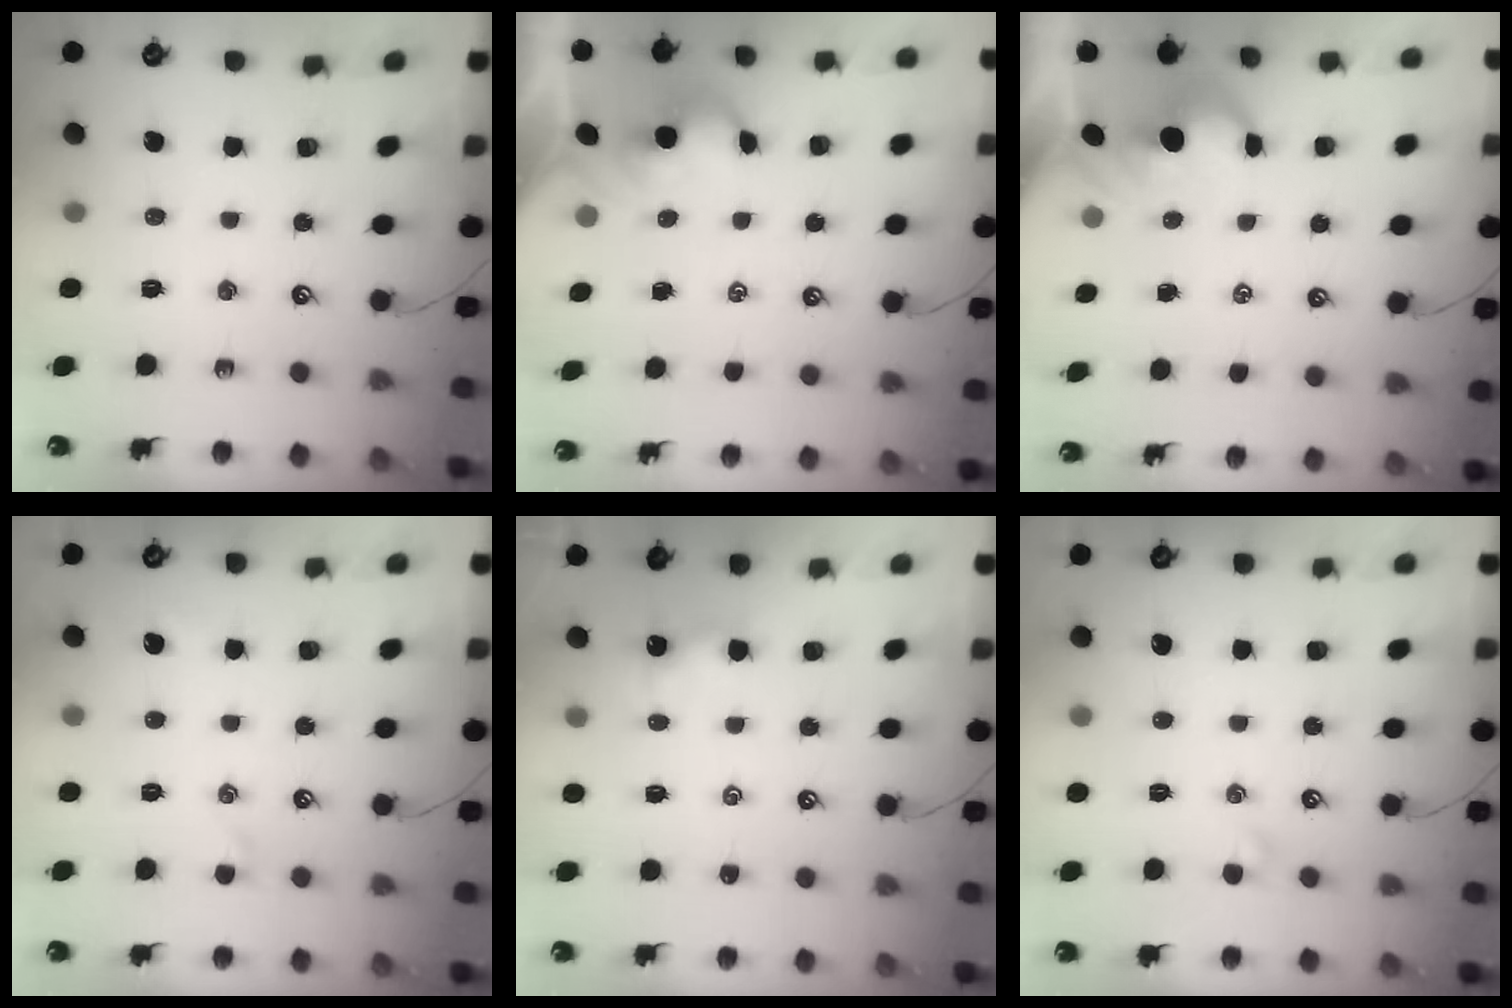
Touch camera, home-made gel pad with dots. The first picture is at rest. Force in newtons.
{"total": 1.1, "press": 1.0, "slide": 0.5}
{"total": 1.7, "press": 1.4, "slide": 1.0}
{"total": 0.9, "press": 0.6, "slide": 0.6}
{"total": 0.6, "press": 0.5, "slide": 0.3}
{"total": 0.9, "press": 0.7, "slide": 0.5}